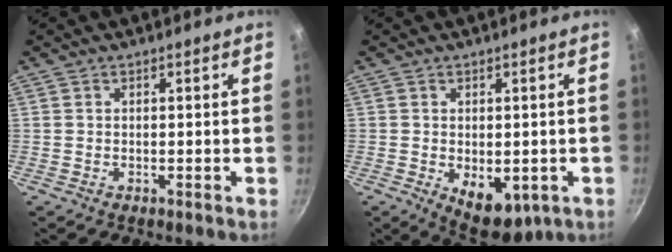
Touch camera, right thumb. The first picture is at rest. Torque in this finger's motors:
{"motor_torque": [-0.42, 0.75, -0.12, 0.17, 0.17]}